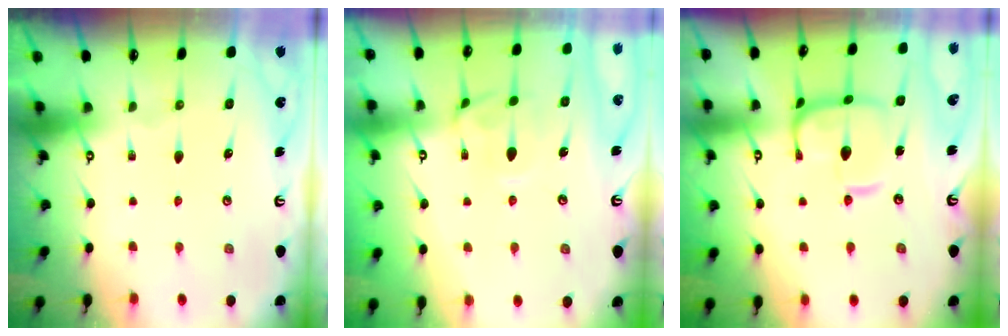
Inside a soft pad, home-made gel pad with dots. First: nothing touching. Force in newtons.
{"total": 0.7, "press": 0.4, "slide": 0.6}
{"total": 8.8, "press": 8.8, "slide": 0.8}